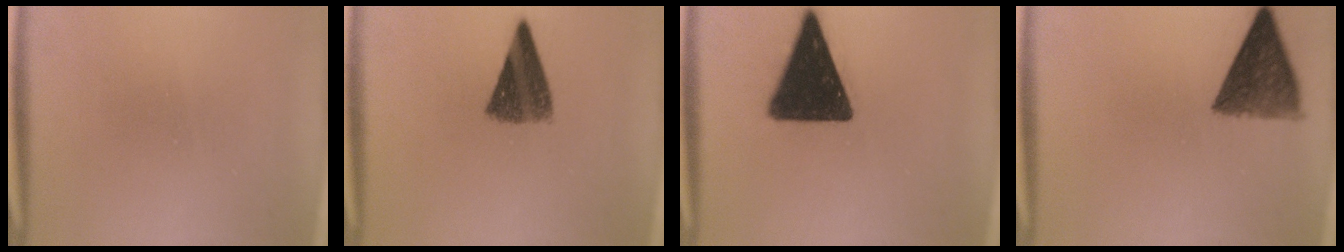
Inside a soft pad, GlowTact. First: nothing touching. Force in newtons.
{"total": 8.7}
{"total": 17.4}
{"total": 9.5}